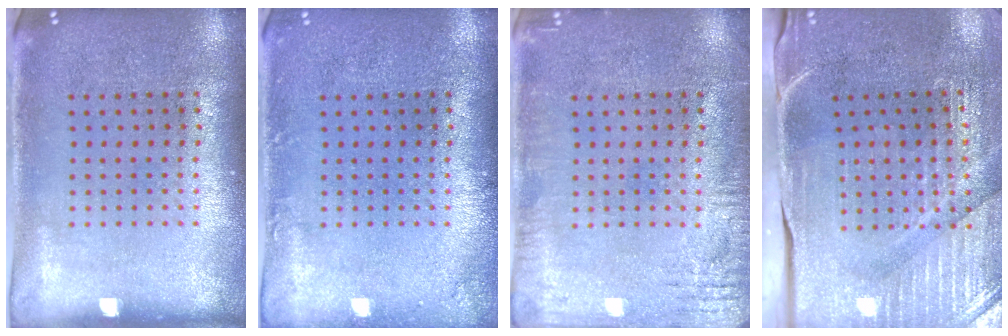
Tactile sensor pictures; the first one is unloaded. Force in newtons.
{"total": 1.0, "press": 1.0, "slide": 0.2}
{"total": 2.7, "press": 2.7, "slide": 0.2}
{"total": 3.9, "press": 3.6, "slide": 1.4}